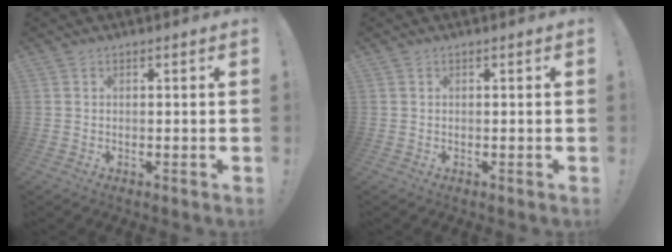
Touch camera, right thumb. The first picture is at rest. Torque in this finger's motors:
{"motor_torque": [-0.08, 0.08, -0.06, 0.06, 0.00]}